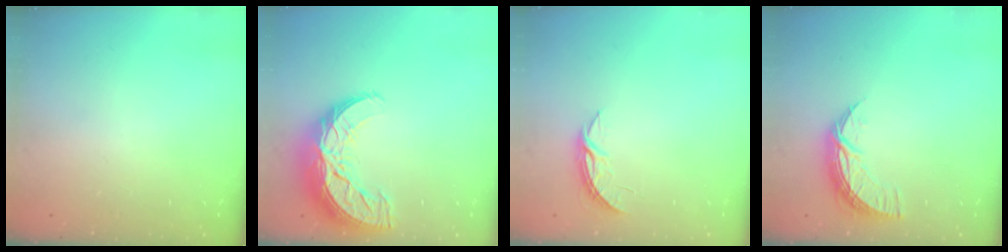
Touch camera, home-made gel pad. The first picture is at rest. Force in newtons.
{"total": 14.7, "press": 14.7, "slide": 1.0}
{"total": 3.7, "press": 3.7, "slide": 0.3}
{"total": 9.7, "press": 9.7, "slide": 0.4}